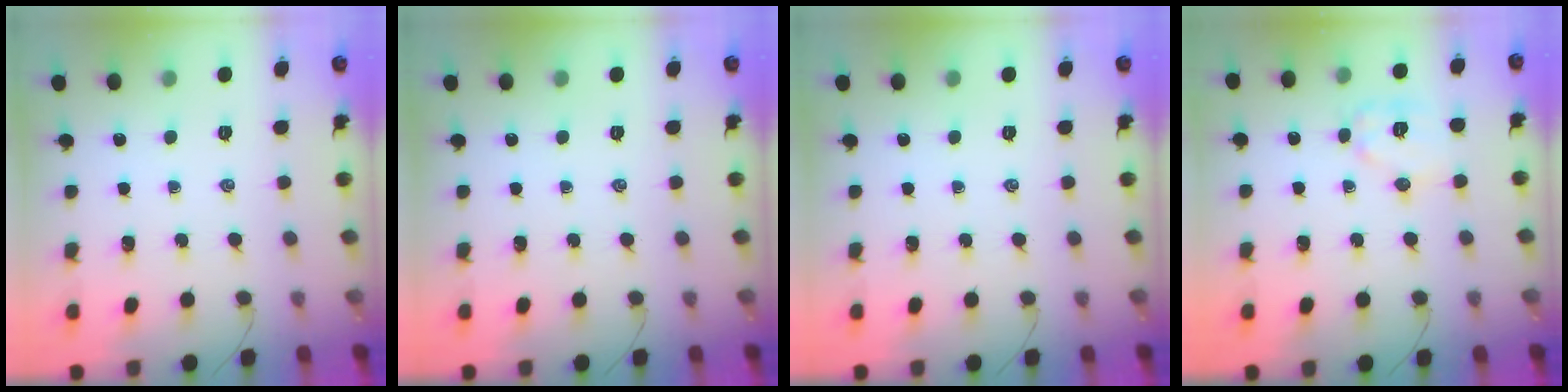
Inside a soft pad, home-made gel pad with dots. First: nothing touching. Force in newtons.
{"total": 0.0}
{"total": 0.0}
{"total": 9.1, "press": 9.1, "slide": 0.2}